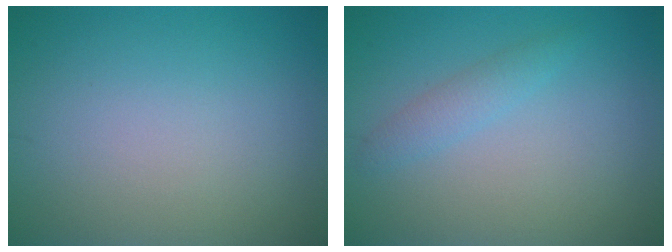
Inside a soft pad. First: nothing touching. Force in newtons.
{"total": 1.7, "press": 1.6, "slide": 0.0}